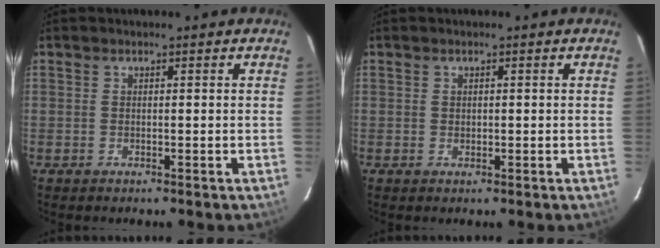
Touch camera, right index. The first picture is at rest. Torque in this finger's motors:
{"motor_torque": [-0.23, 0.16, -0.05, 0.00]}